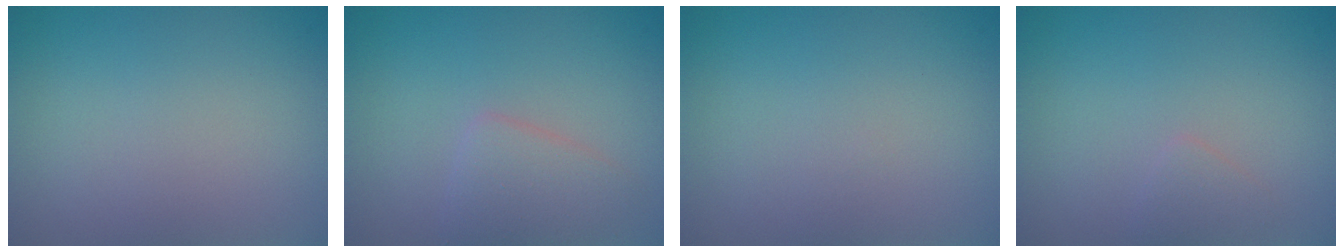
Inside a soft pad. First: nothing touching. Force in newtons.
{"total": 2.4, "press": 2.4, "slide": 0.1}
{"total": 0.0}
{"total": 0.9, "press": 0.9, "slide": 0.1}